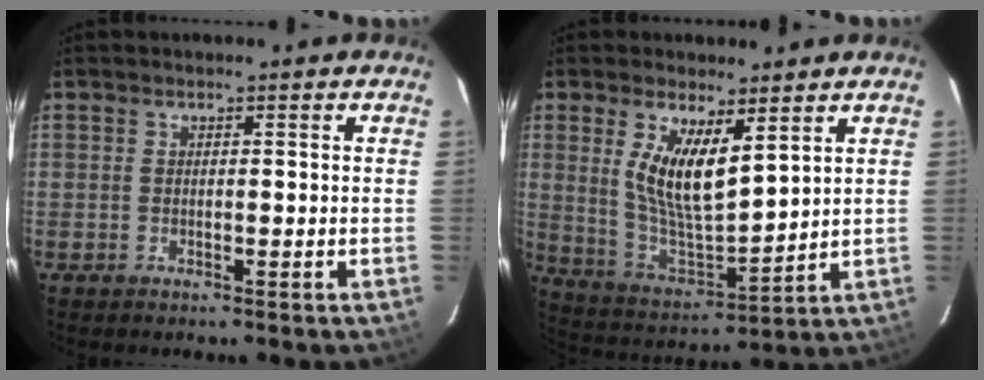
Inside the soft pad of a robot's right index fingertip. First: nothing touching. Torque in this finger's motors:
{"motor_torque": [0.12, 0.30, 0.18, 0.14]}